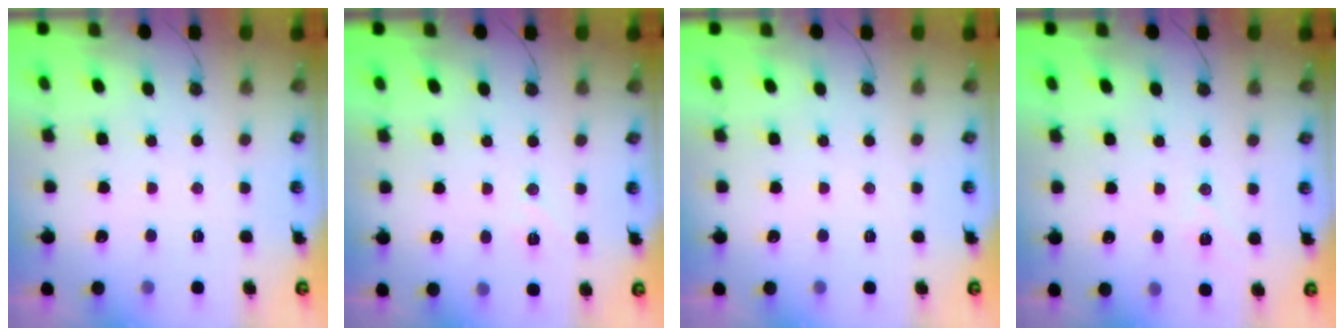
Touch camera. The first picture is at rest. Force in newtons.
{"total": 6.1, "press": 5.6, "slide": 2.5}
{"total": 0.0}
{"total": 7.5, "press": 6.6, "slide": 3.7}